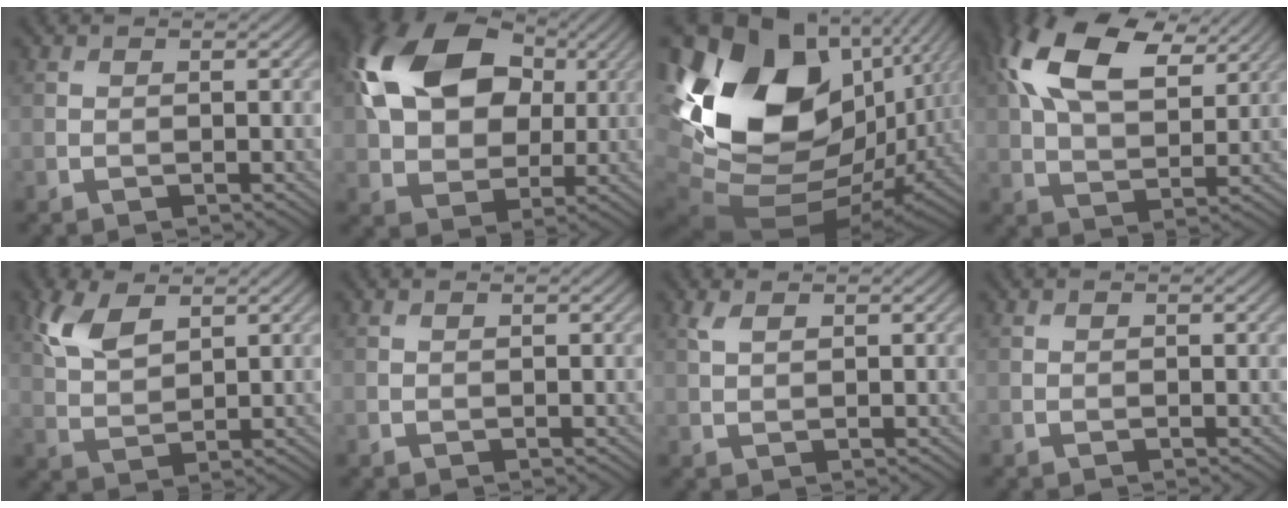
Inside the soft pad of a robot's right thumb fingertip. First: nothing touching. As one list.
[{"total": 16.3, "force": [4.4, 11.4, 10.8], "torque": [-0.221, 0.025, 0.073]}, {"total": 20.9, "force": [3.4, 14.6, 14.5], "torque": [-0.302, -0.014, 0.098]}, {"total": 15.2, "force": [6.7, 8.1, 11.0], "torque": [-0.238, 0.020, 0.114]}, {"total": 6.0, "force": [3.1, 3.0, 4.1], "torque": [-0.104, 0.003, 0.064]}, {"total": 0.0}, {"total": 1.7, "force": [1.1, 0.7, 1.2], "torque": [-0.031, 0.004, 0.024]}, {"total": 0.0}]